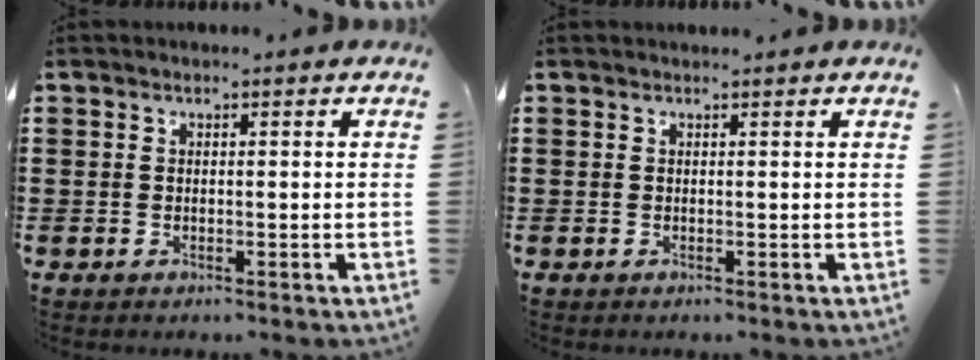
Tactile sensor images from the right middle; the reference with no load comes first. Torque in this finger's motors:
{"motor_torque": [0.03, -0.07, -0.02, -0.01]}